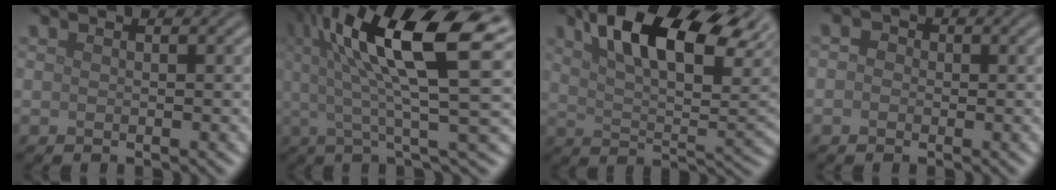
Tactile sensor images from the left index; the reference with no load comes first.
{"total": 13.6, "force": [5.1, 3.4, 12.1], "torque": [-0.183, 0.019, 0.080]}
{"total": 12.5, "force": [6.3, 5.1, 9.5], "torque": [-0.145, 0.020, 0.104]}
{"total": 1.4, "force": [0.0, 1.3, 0.5], "torque": [-0.001, 0.000, -0.014]}